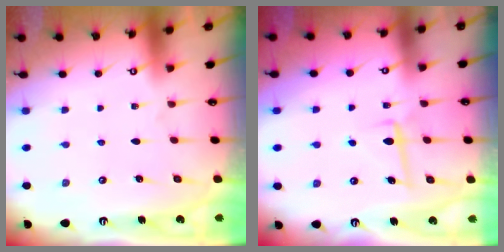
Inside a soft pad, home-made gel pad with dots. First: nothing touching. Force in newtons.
{"total": 6.0, "press": 5.8, "slide": 1.3}